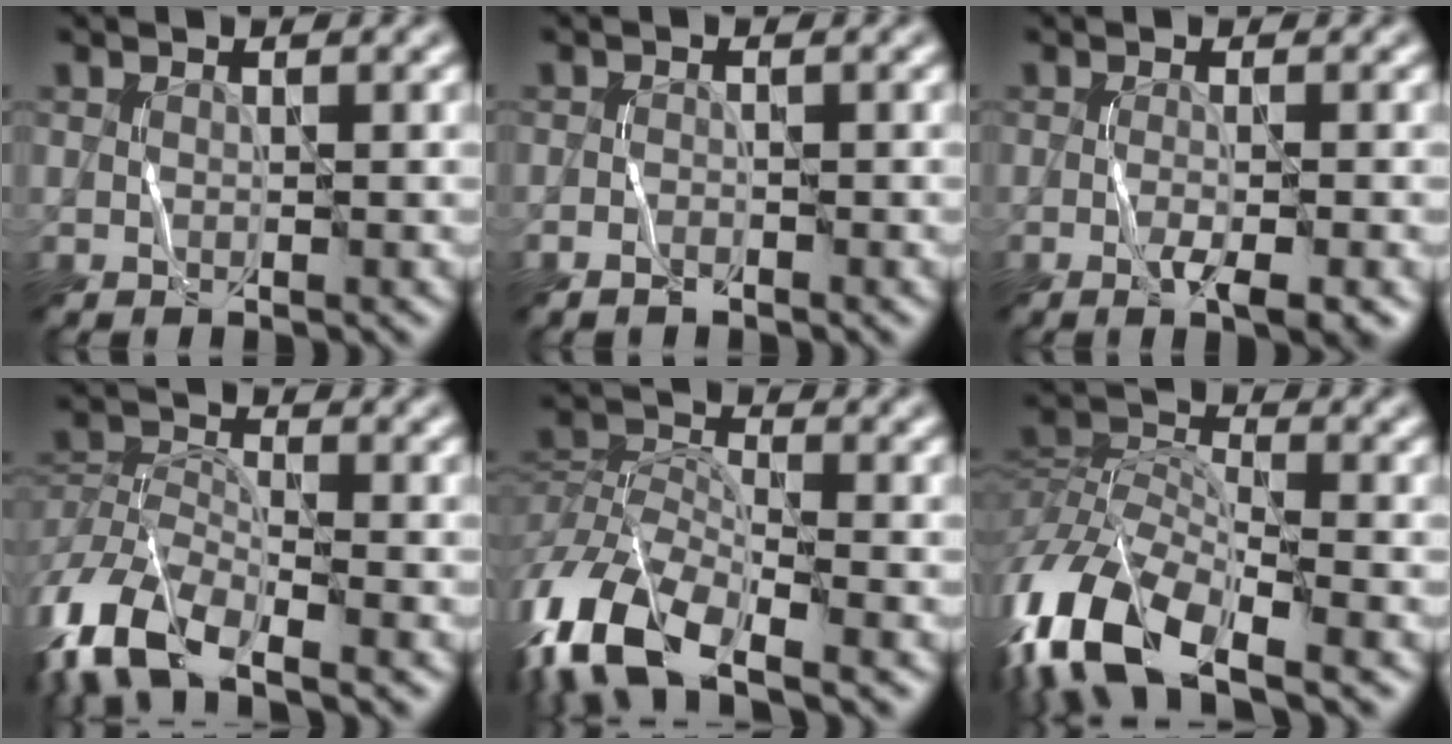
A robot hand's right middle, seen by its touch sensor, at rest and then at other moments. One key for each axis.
{"total": 1.0, "fx": -0.9, "fy": 0.3, "fz": 0.4, "tx": -0.011, "ty": 0.005, "tz": -0.018}
{"total": 2.9, "fx": -0.9, "fy": 0.6, "fz": 2.7, "tx": -0.043, "ty": -0.003, "tz": -0.013}
{"total": 9.0, "fx": -6.0, "fy": 4.0, "fz": 5.4, "tx": -0.117, "ty": -0.004, "tz": -0.128}
{"total": 11.2, "fx": -6.7, "fy": 5.2, "fz": 7.3, "tx": -0.157, "ty": -0.001, "tz": -0.140}
{"total": 12.7, "fx": -6.3, "fy": 6.2, "fz": 9.1, "tx": -0.197, "ty": 0.001, "tz": -0.129}